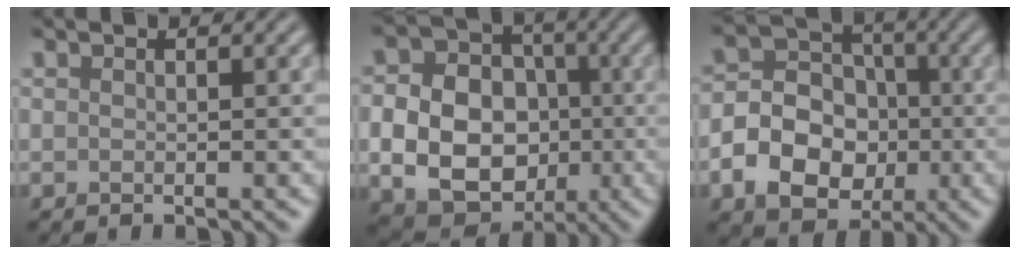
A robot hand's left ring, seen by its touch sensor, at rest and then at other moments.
{"total": 11.3, "force": [-1.9, 9.2, 6.2], "torque": [-0.100, -0.021, -0.047]}
{"total": 7.7, "force": [-2.4, 5.9, 4.3], "torque": [-0.059, -0.001, -0.055]}